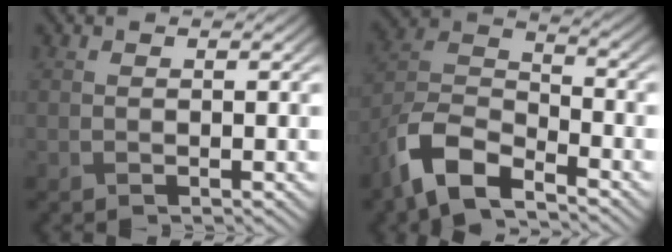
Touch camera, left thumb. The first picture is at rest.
{"total": 10.1, "force": [-7.1, 3.9, 5.9], "torque": [-0.128, -0.008, -0.160]}